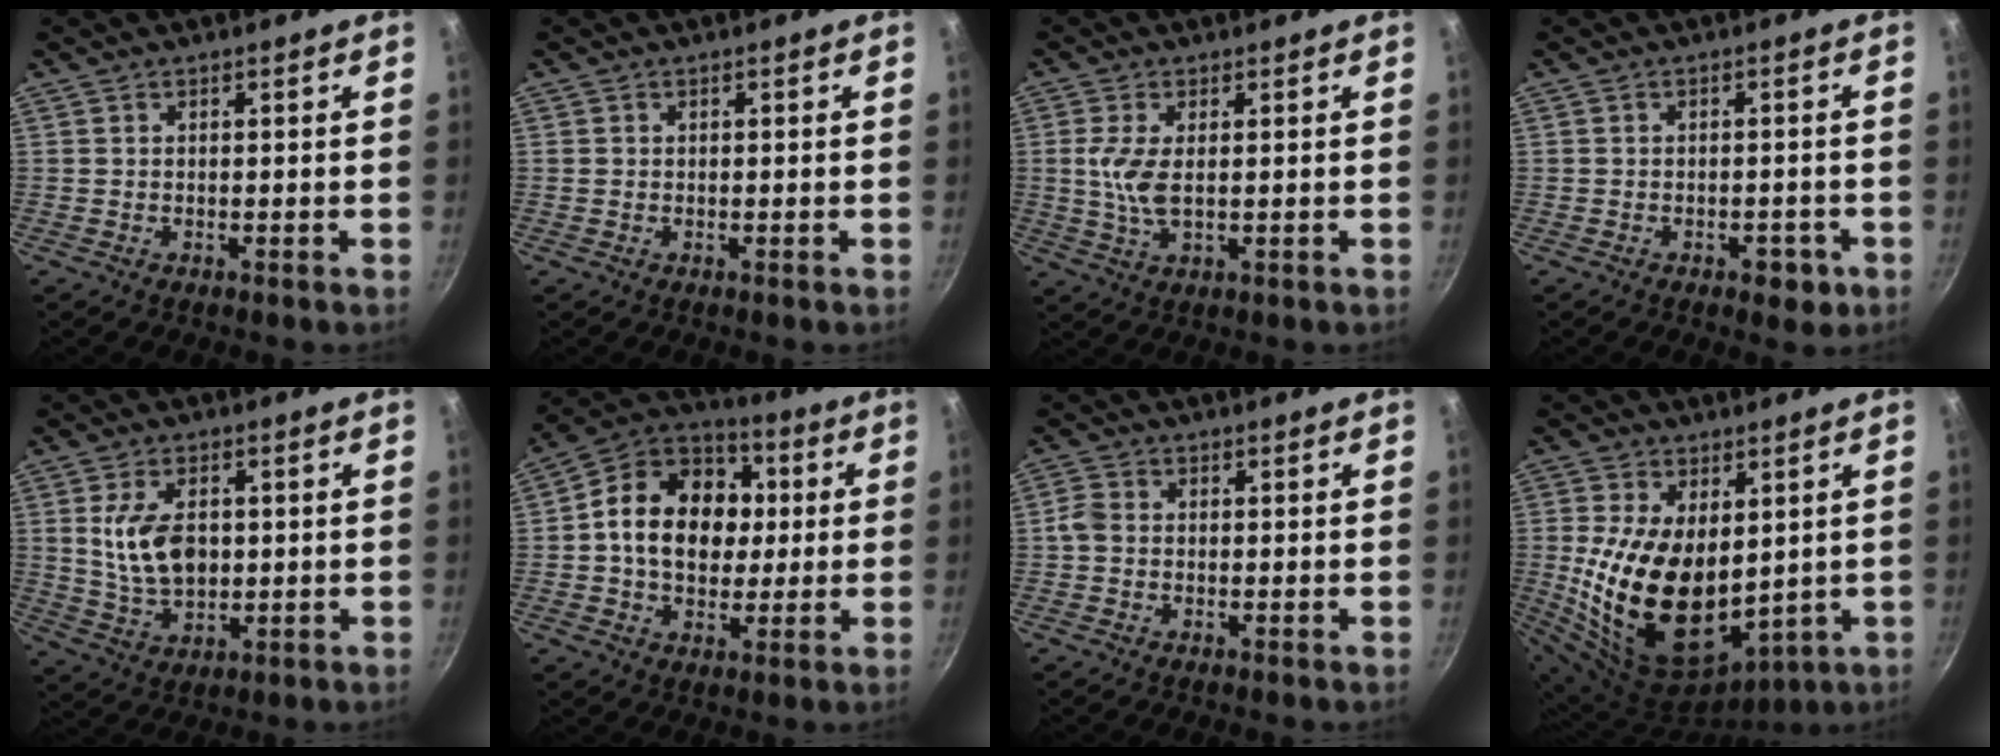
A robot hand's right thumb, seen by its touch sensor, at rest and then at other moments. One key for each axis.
{"total": 0.6, "fx": 0.0, "fy": 0.5, "fz": 0.1, "tx": -0.003, "ty": 0.003, "tz": 0.001}
{"total": 5.7, "fx": 0.6, "fy": 2.4, "fz": 5.1, "tx": -0.112, "ty": -0.004, "tz": 0.011}
{"total": 4.2, "fx": -2.0, "fy": 2.4, "fz": 2.8, "tx": -0.017, "ty": 0.016, "tz": -0.016}
{"total": 10.4, "fx": 1.1, "fy": 6.3, "fz": 8.1, "tx": -0.134, "ty": -0.011, "tz": 0.025}
{"total": 18.0, "fx": 1.4, "fy": 13.8, "fz": 11.4, "tx": -0.159, "ty": 0.023, "tz": 0.008}
{"total": 2.7, "fx": -0.4, "fy": 2.1, "fz": 1.5, "tx": -0.032, "ty": 0.009, "tz": -0.014}
{"total": 20.3, "fx": 1.4, "fy": 12.5, "fz": 15.9, "tx": -0.280, "ty": -0.031, "tz": 0.050}